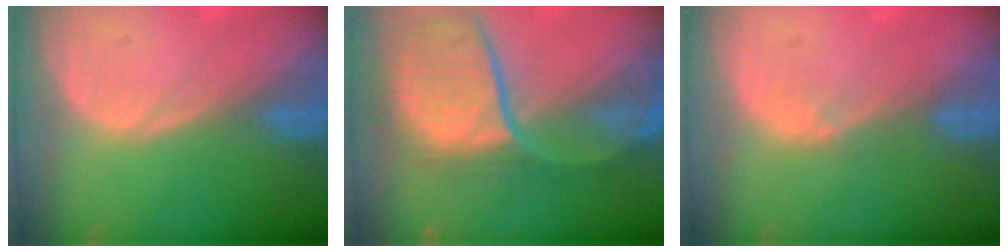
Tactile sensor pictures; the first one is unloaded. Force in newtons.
{"total": 12.0, "press": 9.9, "slide": 6.8}
{"total": 1.3, "press": 1.1, "slide": 0.8}